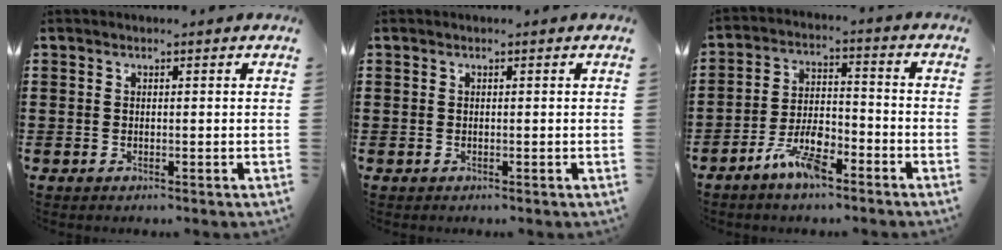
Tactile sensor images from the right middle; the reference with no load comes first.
{"total": 0.0}
{"total": 7.4, "force": [-5.0, 2.5, 5.0], "torque": [-0.111, 0.006, -0.096]}